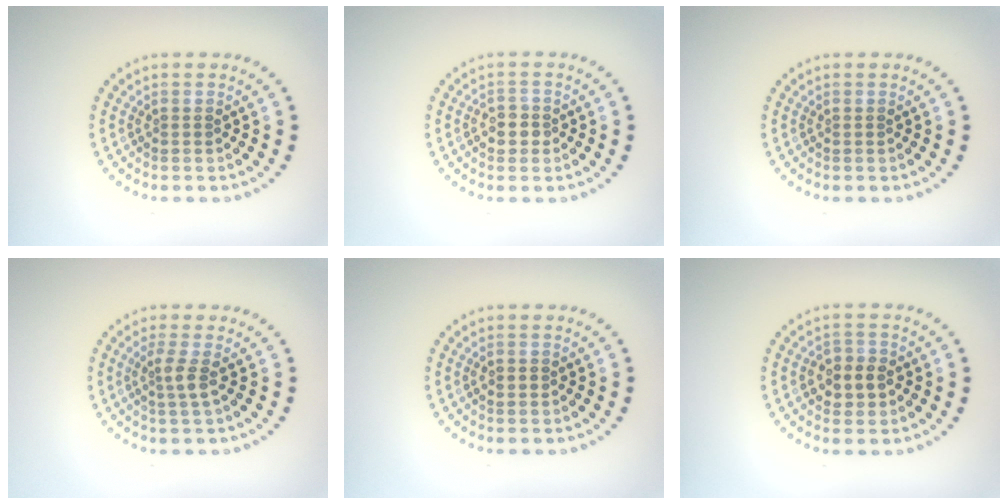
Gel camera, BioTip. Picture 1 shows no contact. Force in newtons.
{"total": 1.7, "press": 1.7, "slide": 0.3}
{"total": 0.0}
{"total": 1.9, "press": 1.4, "slide": 1.3}
{"total": 1.1, "press": 1.1, "slide": 0.1}
{"total": 2.8, "press": 2.8, "slide": 0.4}